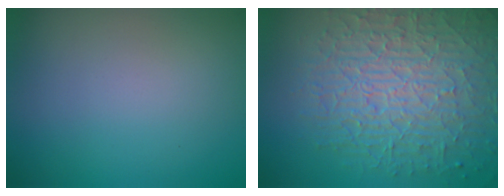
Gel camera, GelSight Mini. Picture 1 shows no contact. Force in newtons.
{"total": 10.2, "press": 6.8, "slide": 7.6}